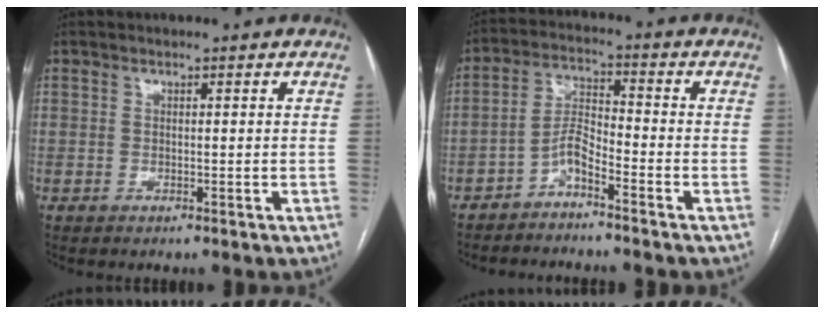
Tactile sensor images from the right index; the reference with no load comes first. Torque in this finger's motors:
{"motor_torque": [0.03, 0.00, 0.08, 0.04]}